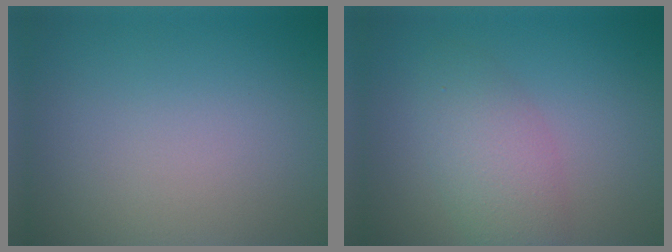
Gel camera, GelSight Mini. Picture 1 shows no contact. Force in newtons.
{"total": 3.8, "press": 3.8, "slide": 0.0}